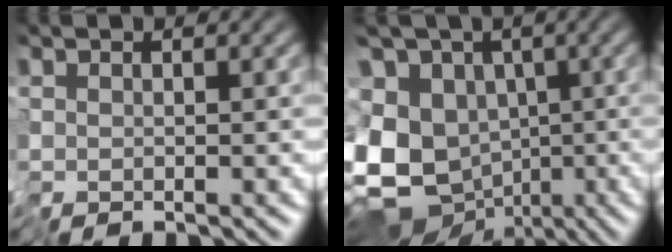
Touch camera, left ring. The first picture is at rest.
{"total": 14.3, "force": [-2.8, 10.9, 8.8], "torque": [-0.171, -0.004, -0.054]}